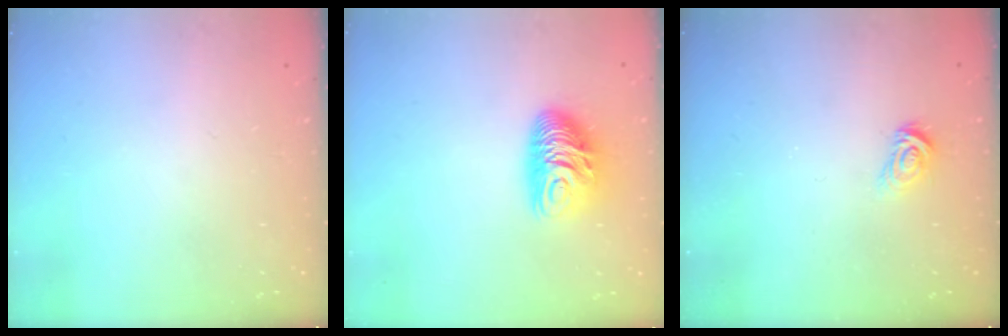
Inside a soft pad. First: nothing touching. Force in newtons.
{"total": 10.1, "press": 10.0, "slide": 1.1}
{"total": 3.4, "press": 3.3, "slide": 0.5}